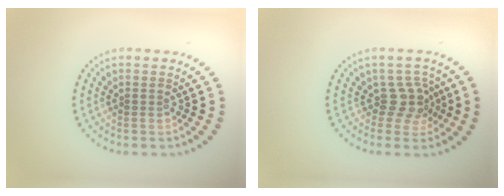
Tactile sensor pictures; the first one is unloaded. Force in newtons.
{"total": 2.5, "press": 1.9, "slide": 1.7}